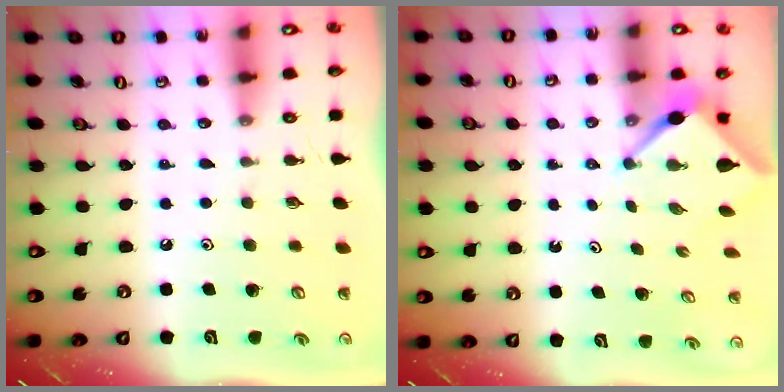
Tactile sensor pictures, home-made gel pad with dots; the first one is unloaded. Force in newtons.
{"total": 2.6, "press": 2.6, "slide": 0.0}